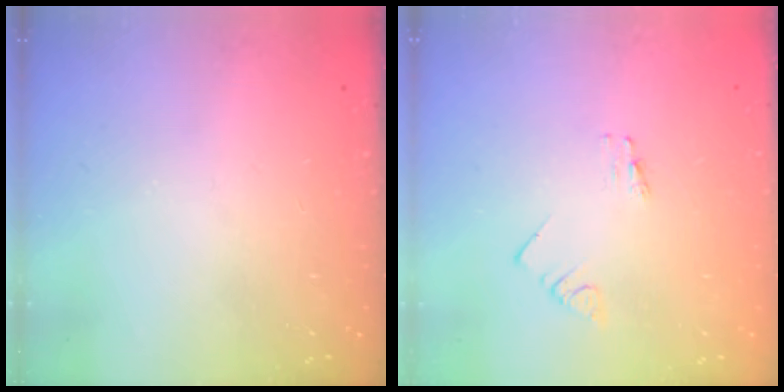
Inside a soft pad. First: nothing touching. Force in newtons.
{"total": 0.7, "press": 0.7, "slide": 0.1}